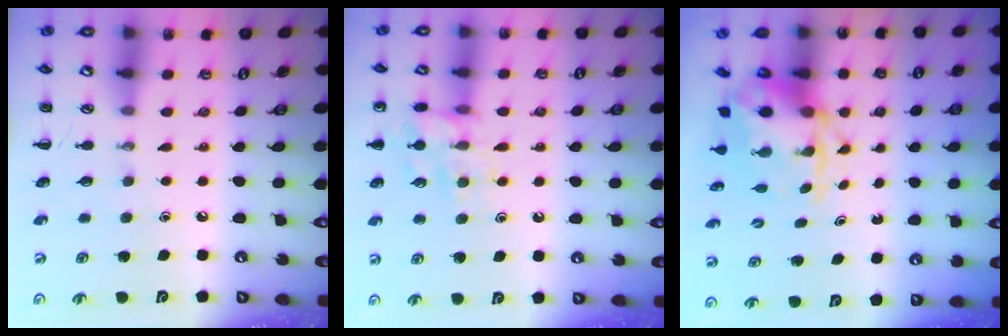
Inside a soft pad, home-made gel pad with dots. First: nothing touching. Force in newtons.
{"total": 12.6, "press": 12.5, "slide": 1.0}
{"total": 4.5, "press": 4.4, "slide": 1.1}